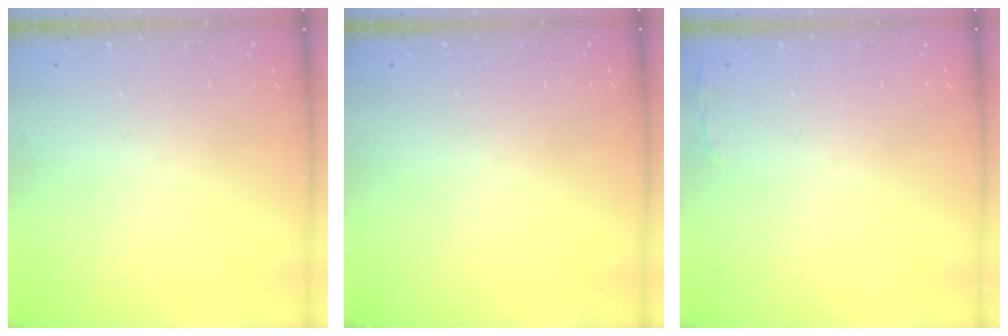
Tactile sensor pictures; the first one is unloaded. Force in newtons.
{"total": 0.0}
{"total": 2.8, "press": 2.6, "slide": 0.9}